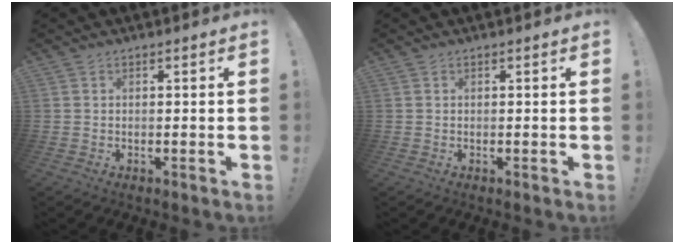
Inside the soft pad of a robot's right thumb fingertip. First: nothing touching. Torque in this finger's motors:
{"motor_torque": [-0.02, -0.02, 0.03, -0.05, 0.01]}